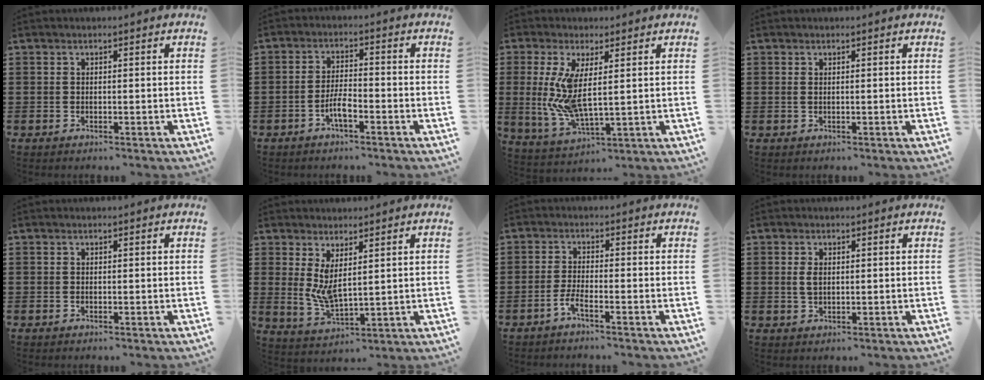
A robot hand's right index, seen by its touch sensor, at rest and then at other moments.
{"total": 4.0, "force": [-2.2, 1.0, 3.2], "torque": [-0.073, -0.003, -0.046]}
{"total": 8.1, "force": [1.5, 2.7, 7.5], "torque": [-0.174, -0.016, 0.025]}
{"total": 0.5, "force": [0.2, 0.0, 0.5], "torque": [-0.011, 0.000, 0.004]}
{"total": 0.0}
{"total": 5.1, "force": [1.6, 1.9, 4.5], "torque": [-0.103, -0.008, 0.028]}
{"total": 2.7, "force": [-1.7, -0.1, 2.0], "torque": [-0.051, -0.008, -0.037]}
{"total": 2.3, "force": [0.5, 1.2, 1.9], "torque": [-0.039, 0.007, 0.008]}